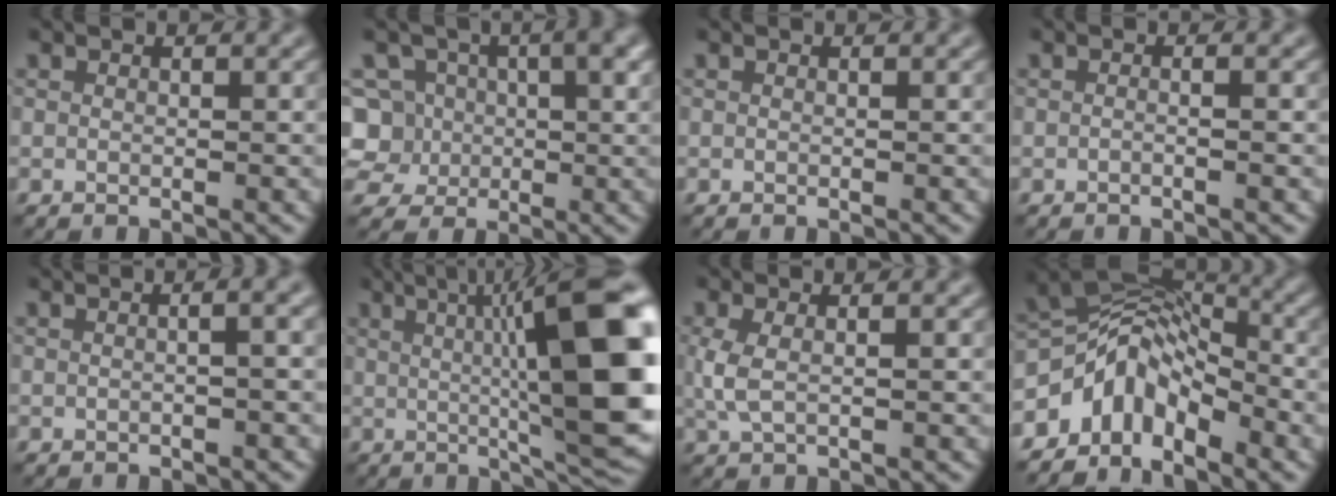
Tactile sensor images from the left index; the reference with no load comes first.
{"total": 7.0, "force": [0.8, 5.7, 4.0], "torque": [-0.069, 0.021, -0.001]}
{"total": 0.0}
{"total": 1.1, "force": [-0.3, 0.3, 1.0], "torque": [-0.012, -0.009, -0.010]}
{"total": 3.9, "force": [0.5, 1.9, 3.4], "torque": [-0.009, 0.023, -0.018]}
{"total": 14.8, "force": [1.7, 3.4, 14.3], "torque": [-0.164, 0.006, 0.031]}
{"total": 2.2, "force": [0.2, 0.9, 2.0], "torque": [-0.055, 0.002, 0.005]}
{"total": 6.0, "force": [-3.8, 3.2, 3.3], "torque": [-0.036, 0.011, -0.079]}